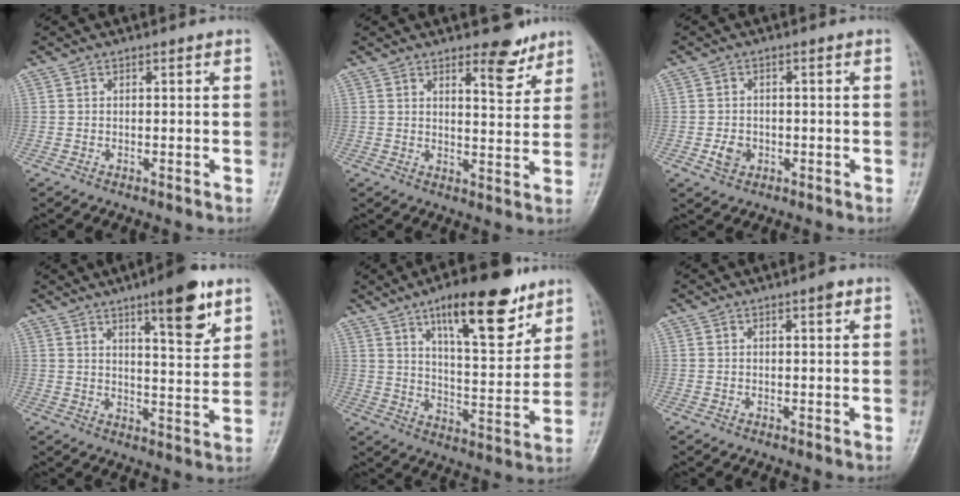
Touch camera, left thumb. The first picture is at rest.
{"total": 6.6, "force": [4.4, 2.0, 4.4], "torque": [-0.049, -0.030, 0.061]}
{"total": 3.0, "force": [-1.0, 2.4, 1.6], "torque": [-0.021, 0.004, -0.015]}
{"total": 11.2, "force": [6.6, 2.7, 8.7], "torque": [-0.108, -0.039, 0.095]}
{"total": 17.5, "force": [10.6, 5.8, 12.6], "torque": [-0.156, -0.055, 0.169]}
{"total": 1.5, "force": [0.8, 0.3, 1.2], "torque": [-0.018, -0.001, 0.011]}